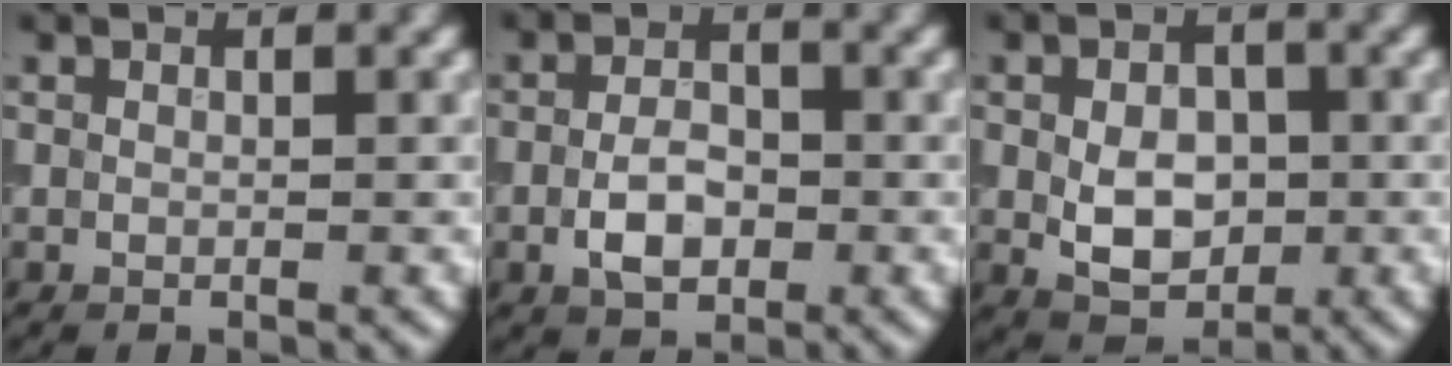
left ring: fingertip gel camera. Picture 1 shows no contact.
{"total": 3.5, "force": [-0.9, 2.1, 2.7], "torque": [-0.048, 0.002, -0.019]}
{"total": 4.7, "force": [-0.4, 3.3, 3.4], "torque": [-0.058, -0.005, -0.005]}